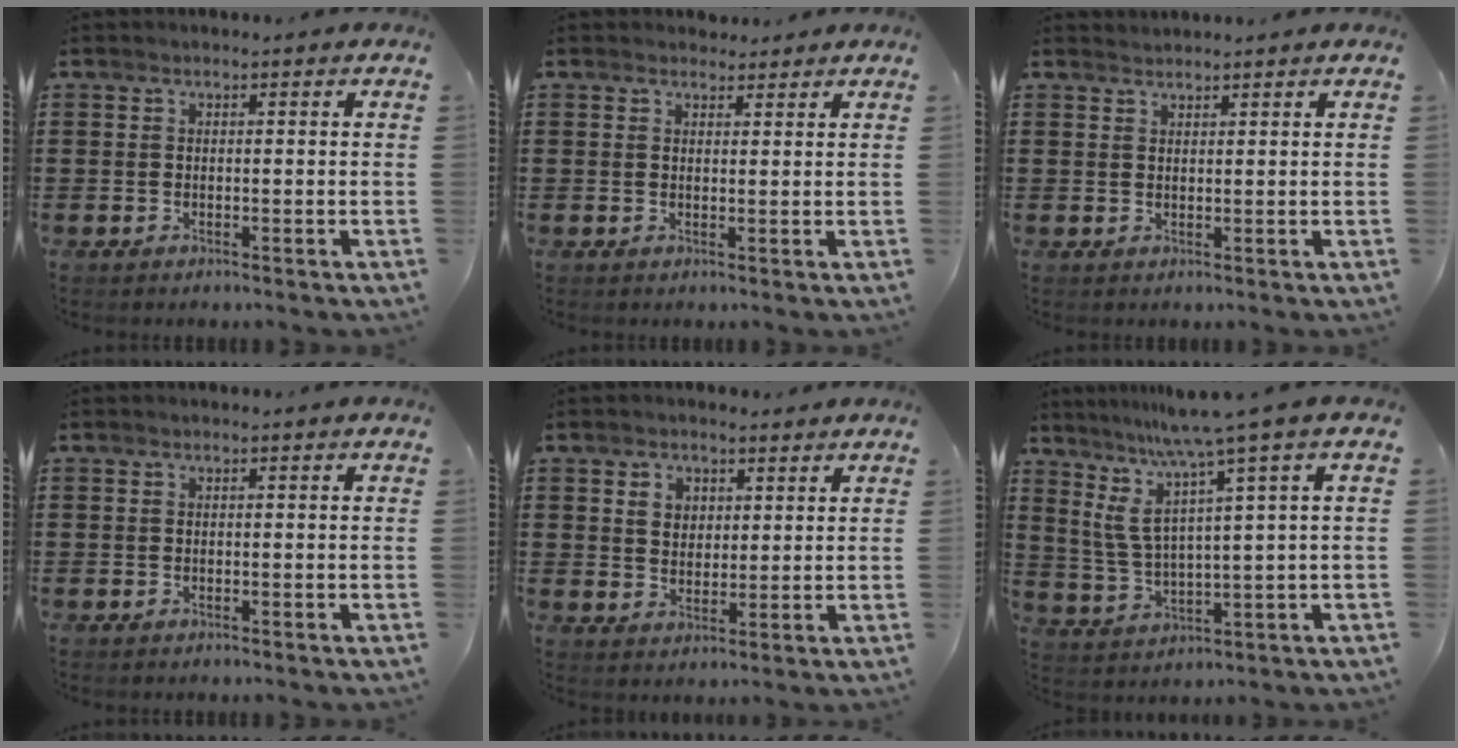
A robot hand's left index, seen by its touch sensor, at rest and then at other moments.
{"total": 1.8, "force": [1.6, 0.8, 0.1], "torque": [0.002, 0.002, 0.030]}
{"total": 1.1, "force": [1.1, 0.0, -0.1], "torque": [0.000, 0.000, 0.023]}
{"total": 0.0}
{"total": 3.8, "force": [2.3, 2.9, 1.0], "torque": [-0.024, 0.010, 0.039]}
{"total": 7.3, "force": [4.6, -0.5, 5.7], "torque": [-0.138, -0.036, 0.070]}